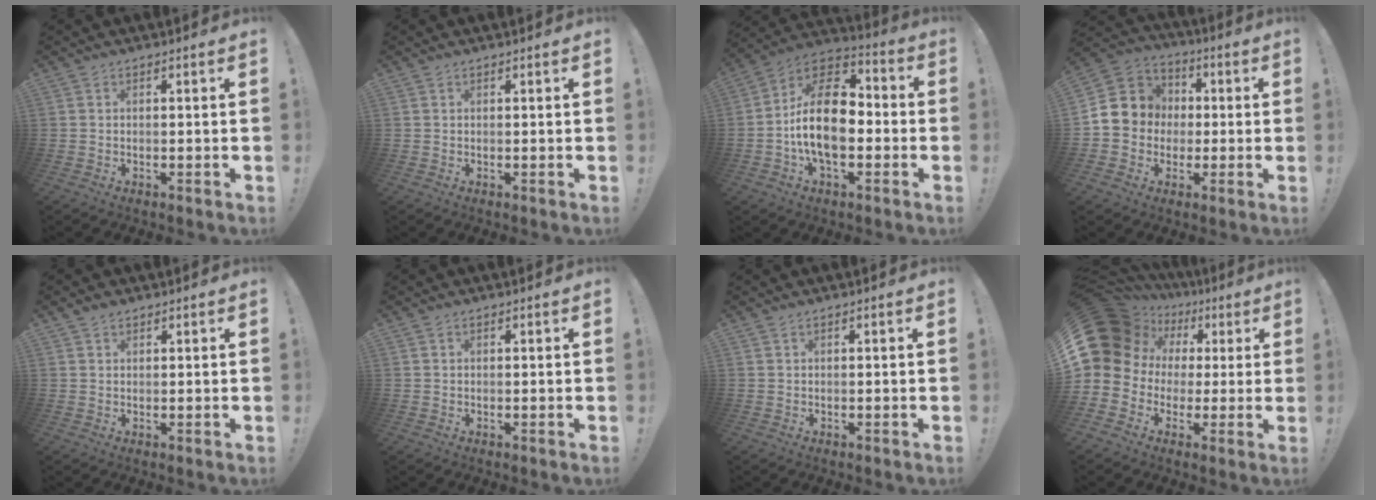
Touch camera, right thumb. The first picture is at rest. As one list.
[{"total": 0.0}, {"total": 19.3, "force": [-2.8, 11.3, 15.4], "torque": [-0.281, 0.026, -0.043]}, {"total": 11.1, "force": [-0.4, 10.6, 3.0], "torque": [-0.041, 0.015, 0.003]}, {"total": 1.6, "force": [1.3, 0.8, 0.6], "torque": [-0.009, -0.005, 0.024]}, {"total": 0.0}, {"total": 0.5, "force": [0.5, 0.1, 0.2], "torque": [-0.005, 0.000, 0.009]}, {"total": 15.9, "force": [3.8, 13.5, 7.4], "torque": [-0.131, -0.018, 0.093]}]